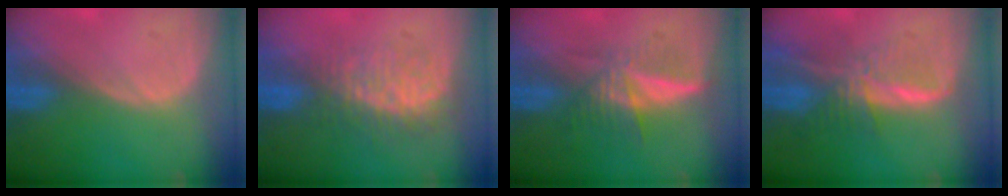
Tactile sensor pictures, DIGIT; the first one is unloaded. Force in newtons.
{"total": 8.0, "press": 7.2, "slide": 3.5}
{"total": 6.1, "press": 5.3, "slide": 3.0}
{"total": 8.2, "press": 6.8, "slide": 4.5}